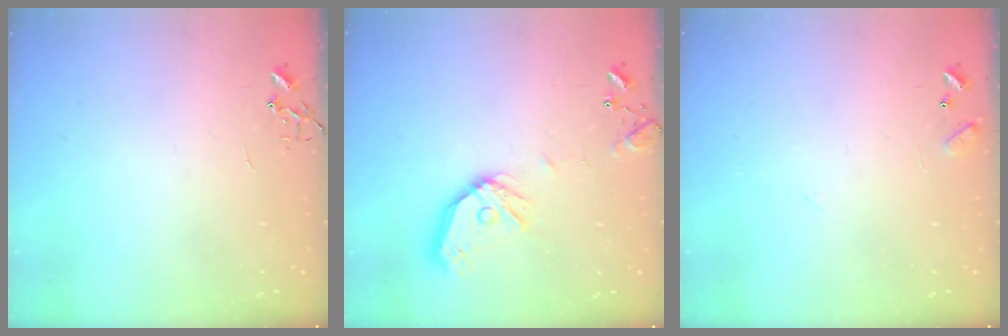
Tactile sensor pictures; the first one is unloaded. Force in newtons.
{"total": 13.4, "press": 13.2, "slide": 2.1}
{"total": 8.4, "press": 8.4, "slide": 0.5}